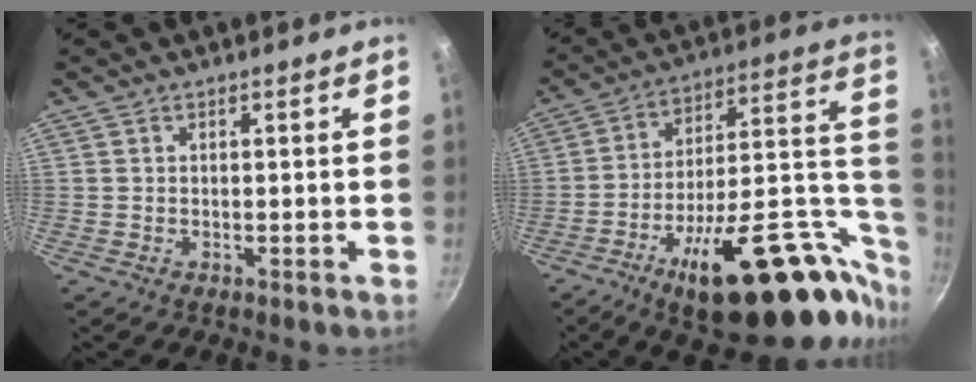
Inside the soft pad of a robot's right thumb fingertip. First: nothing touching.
{"total": 32.6, "force": [-12.2, 13.5, 27.1], "torque": [-0.328, 0.059, -0.178]}